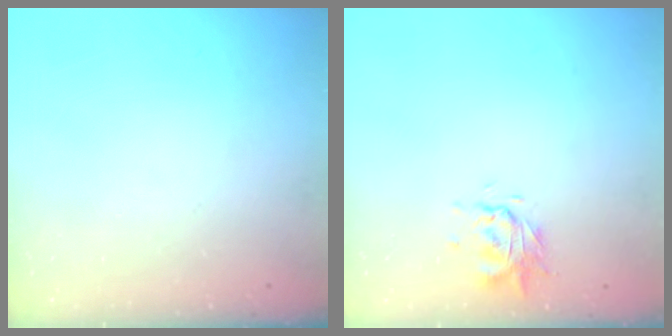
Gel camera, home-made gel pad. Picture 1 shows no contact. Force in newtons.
{"total": 0.6, "press": 0.5, "slide": 0.3}